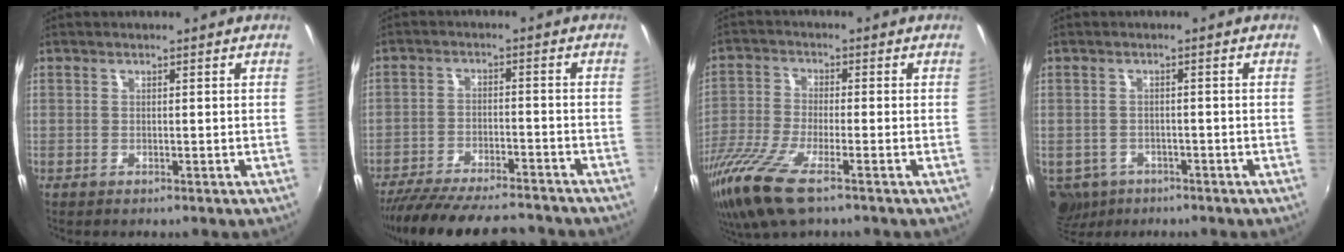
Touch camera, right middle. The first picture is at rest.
{"total": 18.6, "force": [-16.3, 3.9, 8.1], "torque": [-0.165, -0.029, -0.246]}
{"total": 13.2, "force": [-8.6, 2.9, 9.6], "torque": [-0.219, -0.049, -0.172]}
{"total": 9.0, "force": [-4.9, 6.6, 3.8], "torque": [-0.105, -0.025, -0.071]}